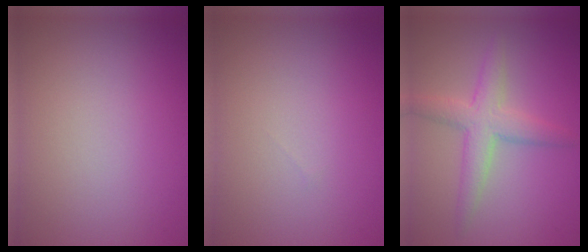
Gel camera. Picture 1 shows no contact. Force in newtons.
{"total": 0.0}
{"total": 3.6, "press": 3.6, "slide": 0.2}